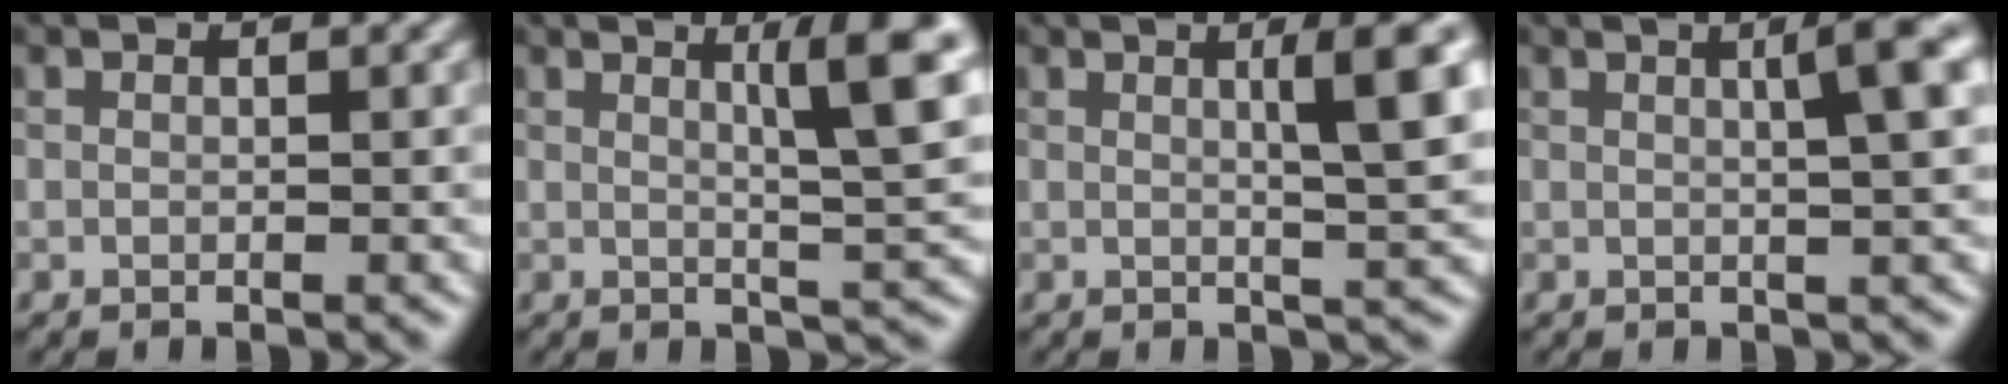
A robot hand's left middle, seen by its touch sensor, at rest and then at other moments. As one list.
[{"total": 6.6, "force": [2.2, 1.1, 6.2], "torque": [-0.075, 0.003, 0.035]}, {"total": 5.7, "force": [1.5, 0.9, 5.4], "torque": [-0.067, 0.009, 0.022]}, {"total": 4.5, "force": [1.2, 0.8, 4.2], "torque": [-0.051, 0.013, 0.016]}]